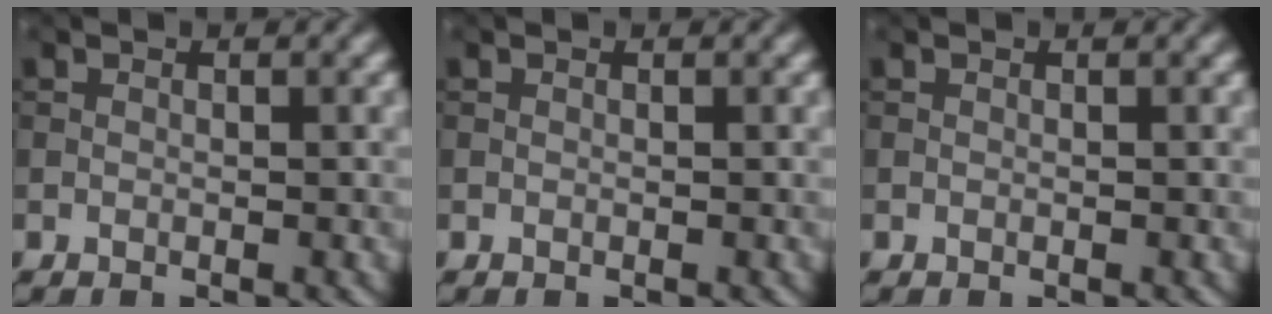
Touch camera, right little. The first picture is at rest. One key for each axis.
{"total": 0.0}
{"total": 0.0}